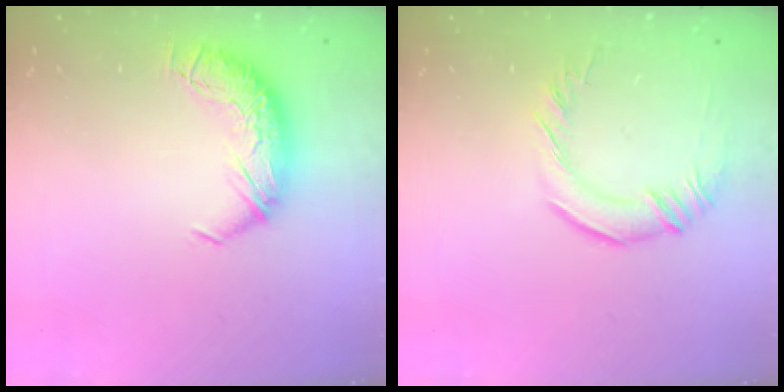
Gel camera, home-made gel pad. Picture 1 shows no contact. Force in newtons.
{"total": 1.2, "press": 0.8, "slide": 0.9}